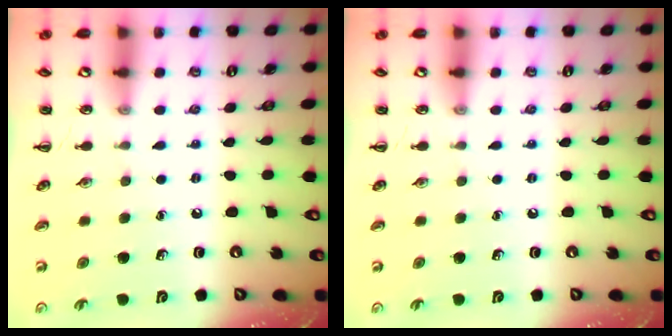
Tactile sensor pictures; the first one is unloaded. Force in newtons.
{"total": 0.0}